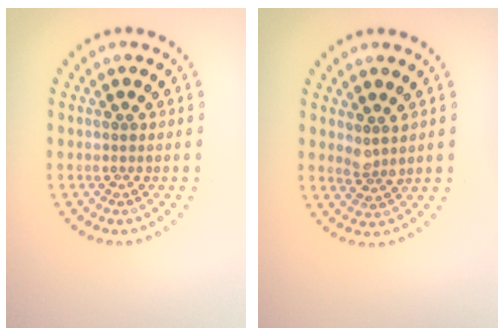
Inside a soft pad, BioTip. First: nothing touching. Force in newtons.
{"total": 1.8, "press": 1.5, "slide": 0.9}